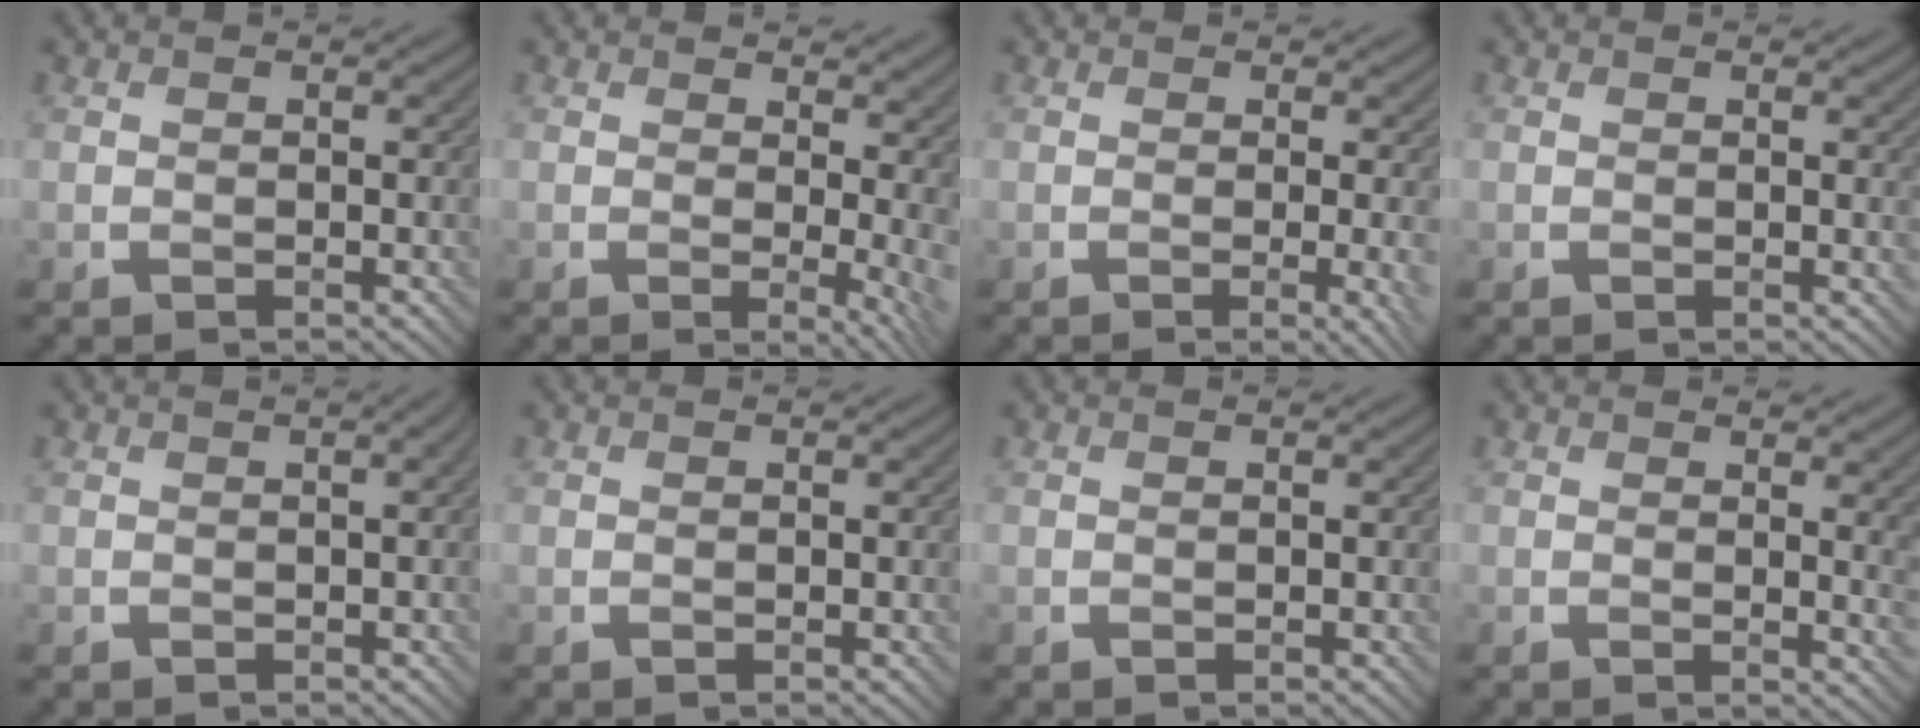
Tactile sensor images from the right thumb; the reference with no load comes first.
{"total": 6.4, "force": [0.9, 2.0, 6.0], "torque": [-0.075, -0.008, 0.013]}
{"total": 3.4, "force": [-0.4, 0.7, 3.4], "torque": [-0.052, -0.003, -0.008]}
{"total": 0.9, "force": [0.3, 0.1, 0.9], "torque": [-0.012, -0.004, 0.002]}
{"total": 1.6, "force": [0.4, 0.2, 1.5], "torque": [-0.020, 0.006, 0.000]}
{"total": 0.0}
{"total": 0.0}
{"total": 3.1, "force": [1.0, 0.6, 2.9], "torque": [-0.044, -0.003, 0.016]}